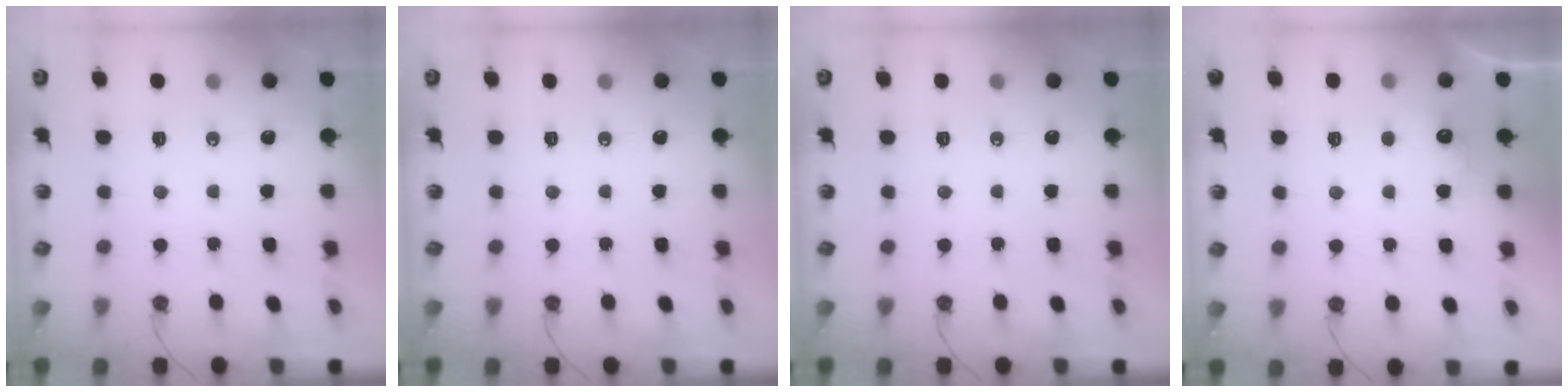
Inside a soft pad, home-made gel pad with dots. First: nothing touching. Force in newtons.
{"total": 0.0}
{"total": 0.0}
{"total": 5.6, "press": 5.5, "slide": 1.1}